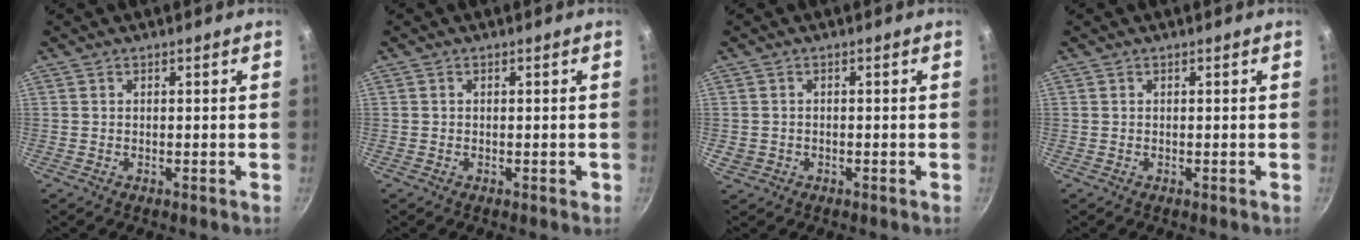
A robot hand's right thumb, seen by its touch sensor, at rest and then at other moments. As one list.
[{"total": 0.9, "force": [-0.2, 0.6, 0.6], "torque": [-0.005, 0.004, -0.004]}, {"total": 1.8, "force": [-0.5, 1.5, 0.9], "torque": [-0.022, 0.003, -0.002]}, {"total": 0.0}]